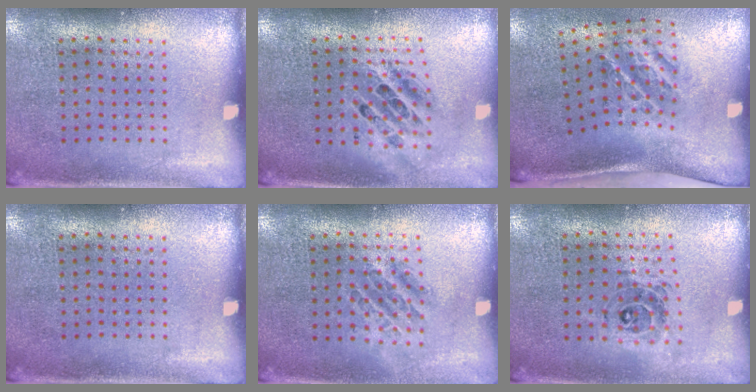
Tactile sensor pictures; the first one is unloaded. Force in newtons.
{"total": 1.8, "press": 1.4, "slide": 1.1}
{"total": 1.9, "press": 1.3, "slide": 1.5}
{"total": 0.0}
{"total": 1.2, "press": 1.1, "slide": 0.4}
{"total": 0.8, "press": 0.8, "slide": 0.1}